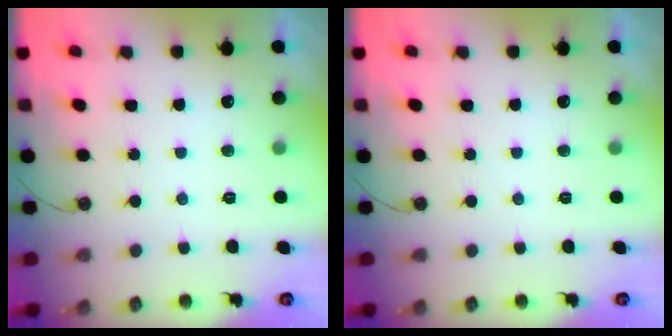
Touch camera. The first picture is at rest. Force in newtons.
{"total": 0.0}